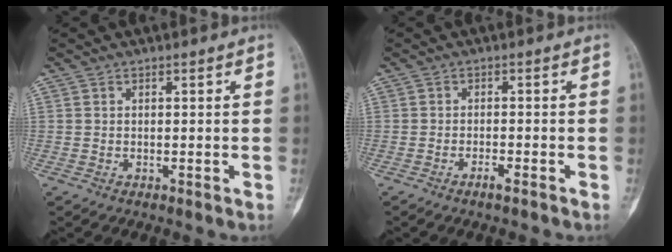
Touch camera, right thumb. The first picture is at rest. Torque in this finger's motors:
{"motor_torque": [-0.16, 0.03, -0.02, 0.01, 0.02]}